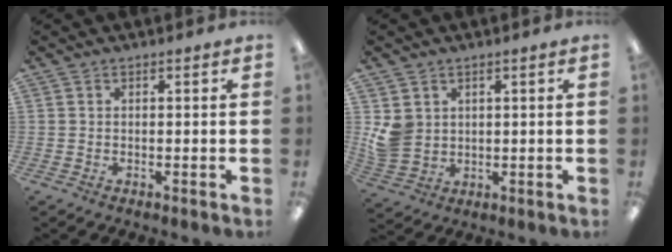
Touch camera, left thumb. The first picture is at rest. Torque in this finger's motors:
{"motor_torque": [-0.07, 0.31, 0.38, -0.39, 0.03]}